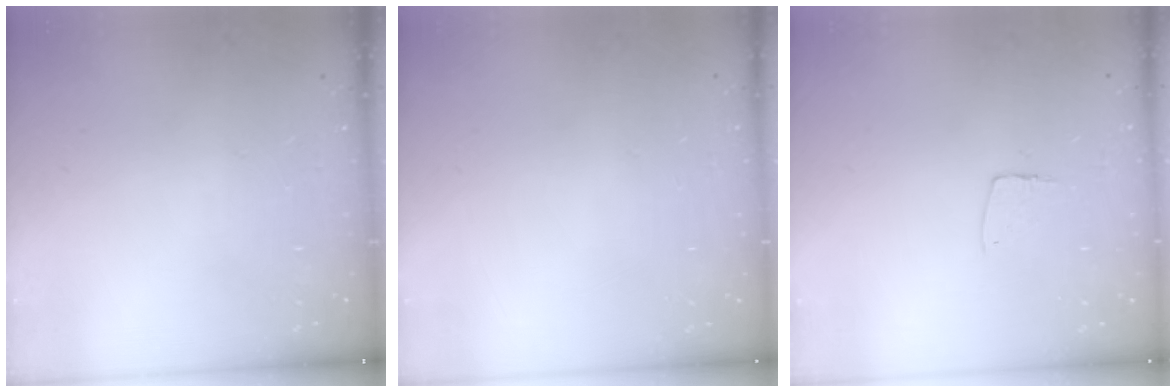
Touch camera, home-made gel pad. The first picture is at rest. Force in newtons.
{"total": 0.0}
{"total": 5.1, "press": 5.1, "slide": 0.4}